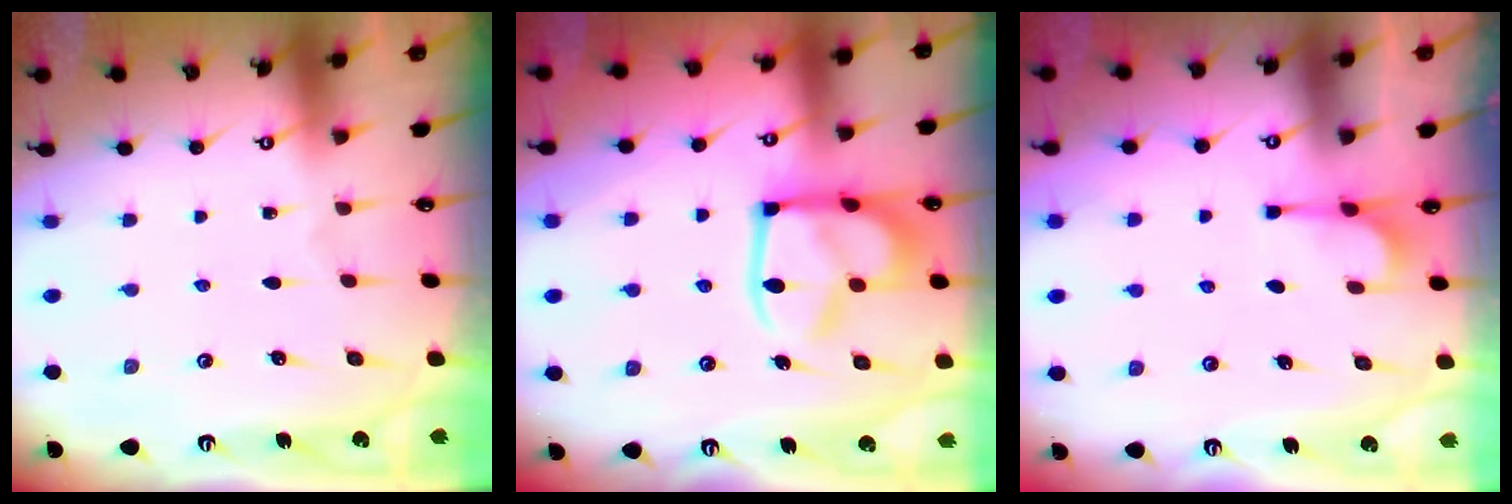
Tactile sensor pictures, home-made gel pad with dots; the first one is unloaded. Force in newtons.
{"total": 15.1, "press": 15.0, "slide": 1.7}
{"total": 2.2, "press": 2.0, "slide": 0.9}